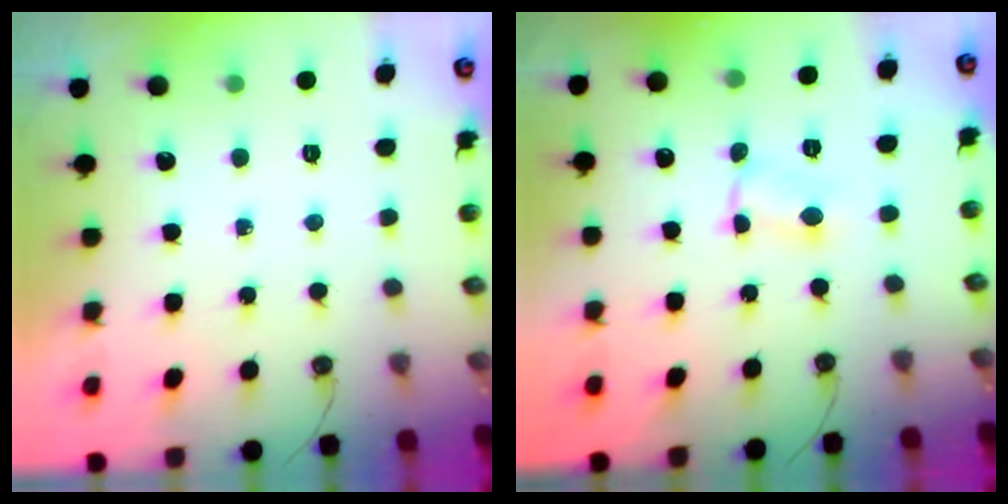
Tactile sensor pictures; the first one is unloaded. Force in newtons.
{"total": 1.5, "press": 1.5, "slide": 0.2}